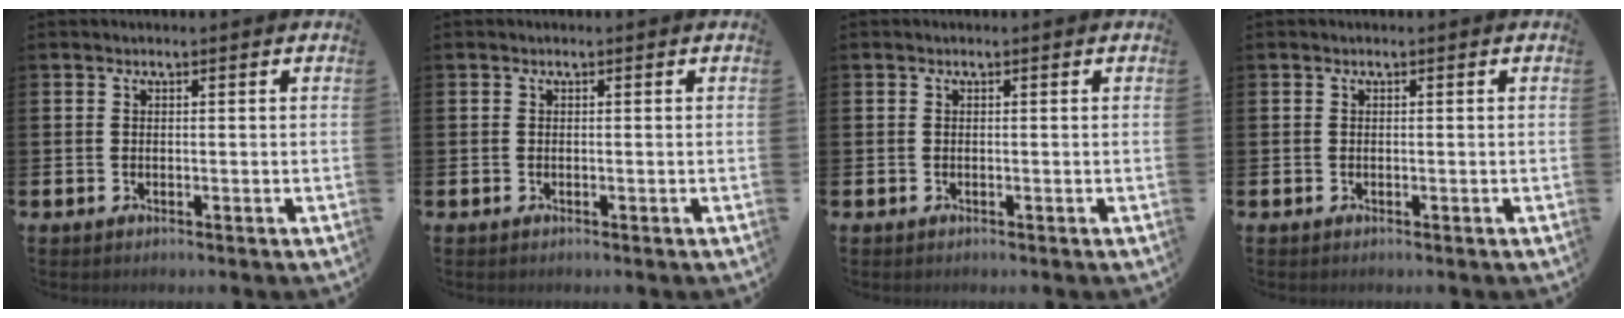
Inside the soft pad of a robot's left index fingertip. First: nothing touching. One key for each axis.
{"total": 0.0}
{"total": 0.0}
{"total": 0.0}